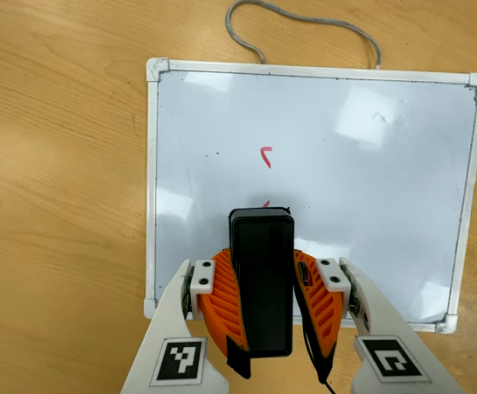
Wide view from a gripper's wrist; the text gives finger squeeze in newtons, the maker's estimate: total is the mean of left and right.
{"total": 9.4, "left": 7.8, "right": 11.0}